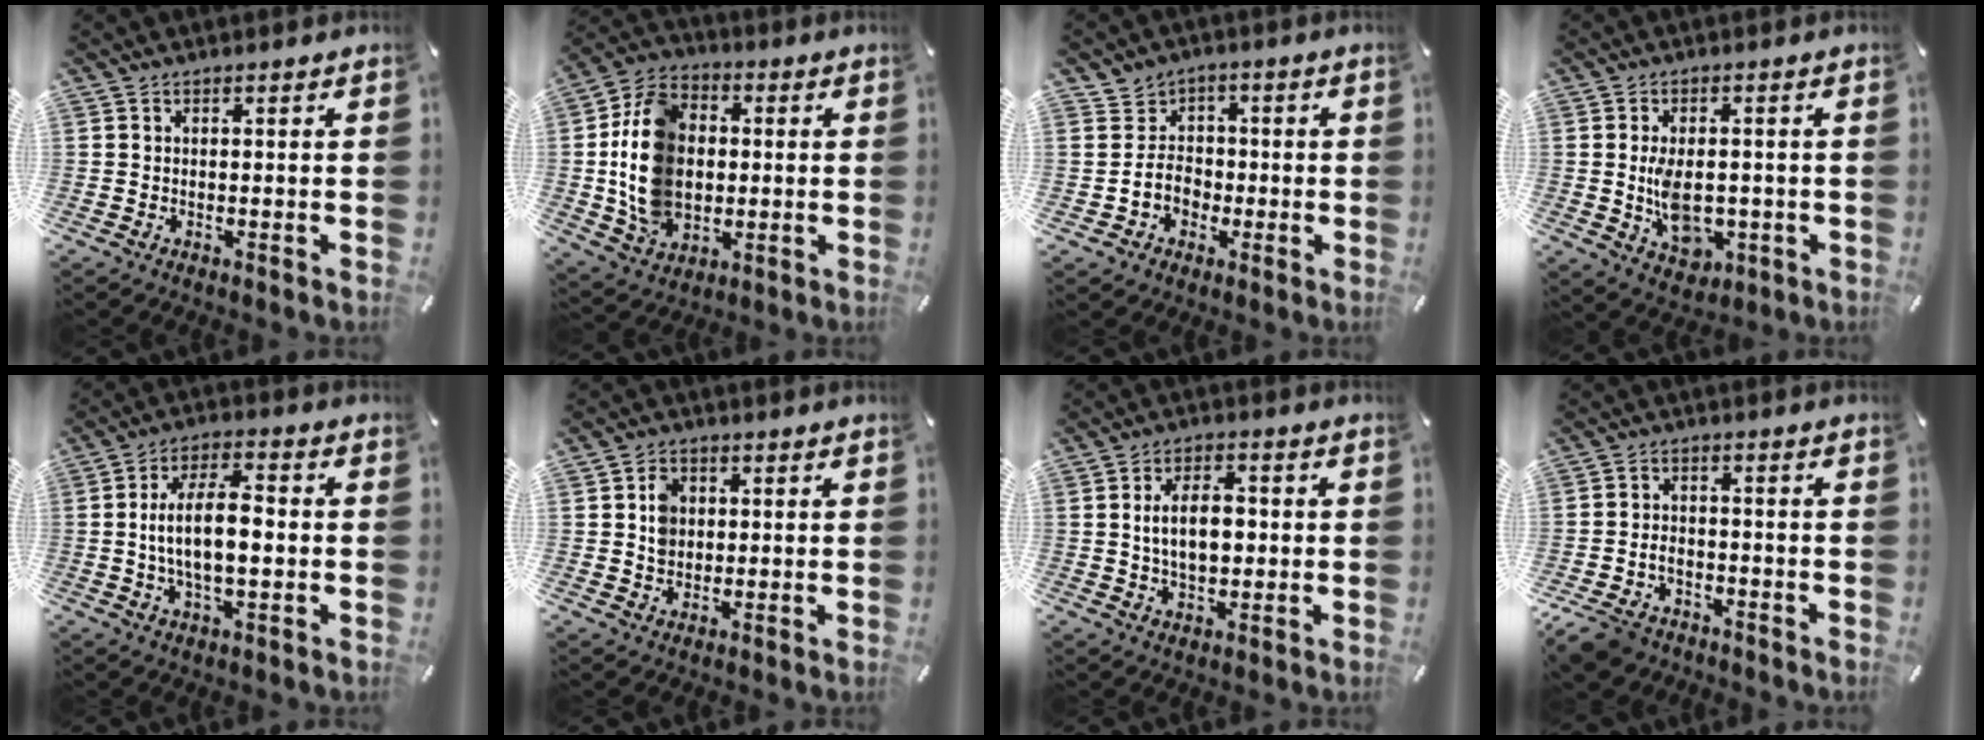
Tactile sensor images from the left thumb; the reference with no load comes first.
{"total": 16.0, "force": [0.2, 12.9, 9.5], "torque": [-0.219, 0.011, 0.006]}
{"total": 7.2, "force": [-0.8, 7.1, 1.1], "torque": [-0.012, 0.010, -0.013]}
{"total": 7.8, "force": [-0.8, 5.5, 5.6], "torque": [-0.101, -0.004, -0.017]}
{"total": 10.9, "force": [-0.7, 5.1, 9.6], "torque": [-0.179, 0.010, -0.014]}
{"total": 5.0, "force": [0.4, 4.4, 2.2], "torque": [-0.033, 0.005, 0.005]}
{"total": 8.5, "force": [0.2, 5.5, 6.5], "torque": [-0.114, 0.004, -0.004]}
{"total": 5.7, "force": [-3.6, 3.9, 2.2], "torque": [-0.052, 0.017, -0.070]}